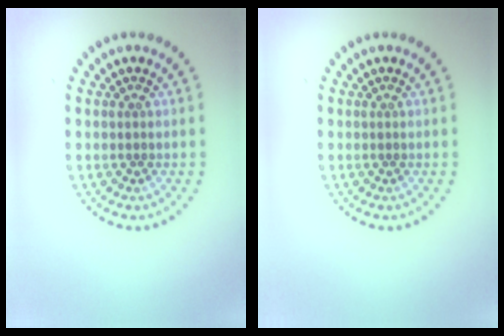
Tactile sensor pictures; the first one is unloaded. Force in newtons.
{"total": 0.0}